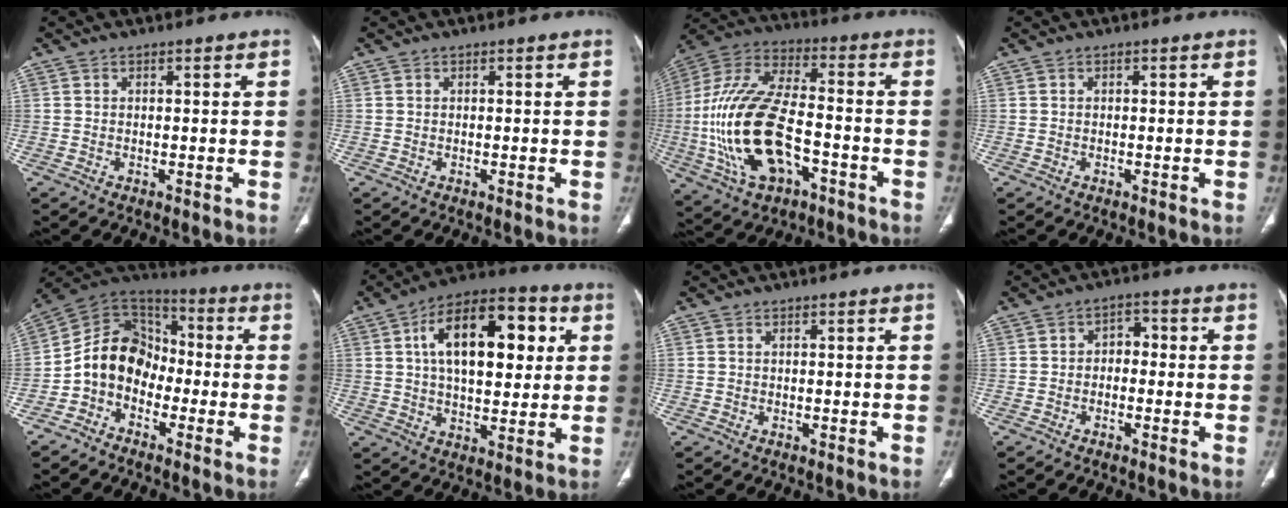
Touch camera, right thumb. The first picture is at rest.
{"total": 0.0}
{"total": 22.5, "force": [-5.4, 11.3, 18.7], "torque": [-0.396, 0.027, -0.091]}
{"total": 0.0}
{"total": 12.0, "force": [-3.5, 9.6, 6.3], "torque": [-0.090, 0.063, -0.080]}
{"total": 19.3, "force": [4.9, 10.1, 15.7], "torque": [-0.213, 0.013, 0.070]}
{"total": 0.0}
{"total": 3.4, "force": [-0.6, 2.4, 2.2], "torque": [-0.019, 0.022, -0.020]}